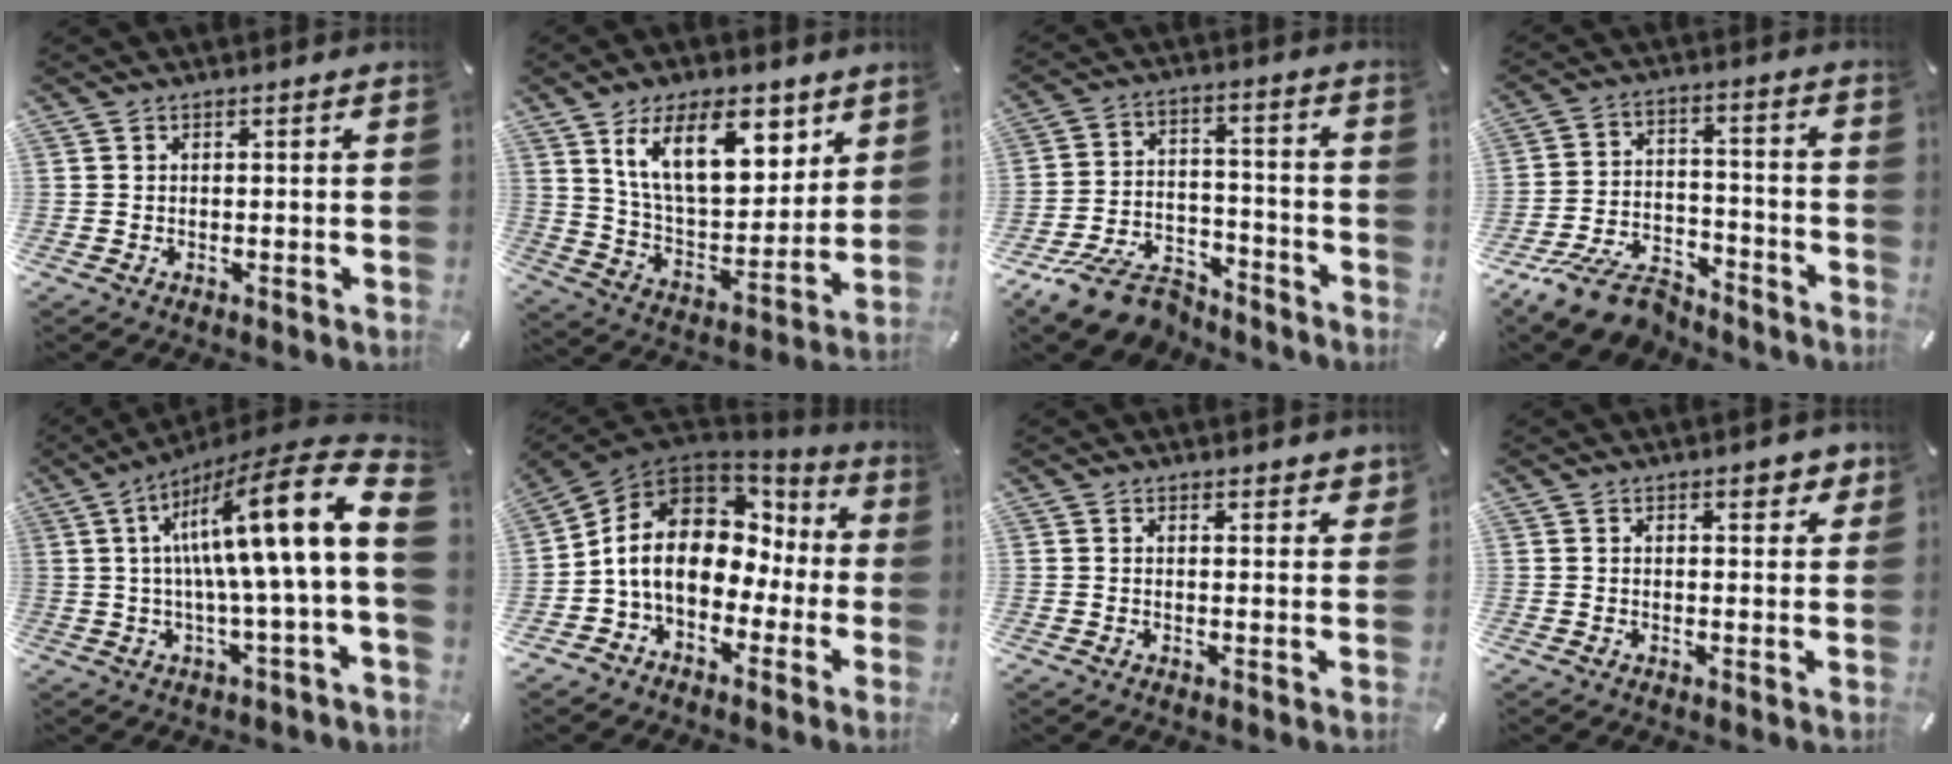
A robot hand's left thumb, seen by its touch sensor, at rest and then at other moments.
{"total": 18.5, "force": [10.2, 10.0, 11.9], "torque": [-0.196, -0.035, 0.178]}
{"total": 12.9, "force": [-9.3, 6.7, 5.9], "torque": [-0.103, 0.059, -0.164]}
{"total": 12.5, "force": [-9.5, 5.7, 5.7], "torque": [-0.099, 0.054, -0.172]}
{"total": 22.7, "force": [5.1, 3.5, 21.8], "torque": [-0.364, -0.049, 0.066]}
{"total": 13.8, "force": [0.2, 10.7, 8.6], "torque": [-0.175, -0.001, -0.002]}
{"total": 2.0, "force": [1.7, 1.0, 0.5], "torque": [0.002, -0.009, 0.028]}
{"total": 3.2, "force": [1.9, 1.6, 1.9], "torque": [-0.017, -0.004, 0.028]}